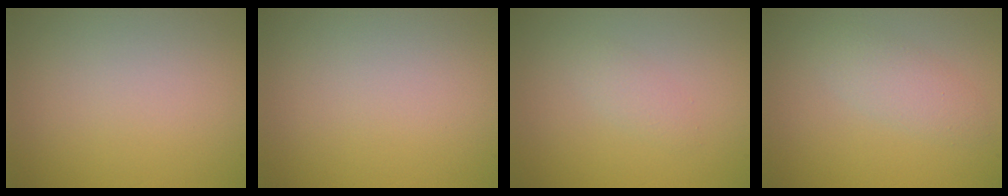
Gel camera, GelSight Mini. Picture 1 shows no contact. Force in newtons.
{"total": 0.0}
{"total": 1.3, "press": 1.3, "slide": 0.0}
{"total": 2.3, "press": 2.3, "slide": 0.1}